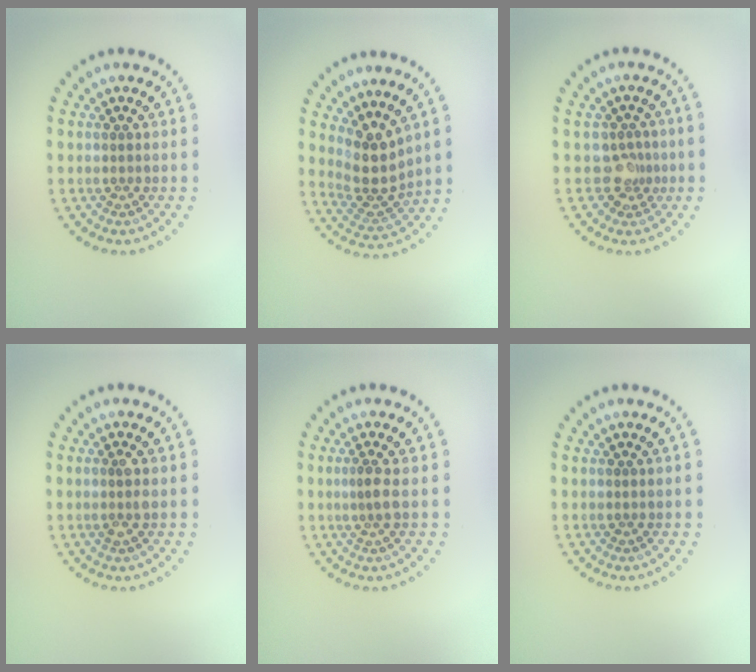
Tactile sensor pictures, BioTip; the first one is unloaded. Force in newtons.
{"total": 3.7, "press": 2.9, "slide": 2.3}
{"total": 2.0, "press": 1.5, "slide": 1.4}
{"total": 1.1, "press": 1.0, "slide": 0.4}
{"total": 1.7, "press": 1.4, "slide": 1.0}
{"total": 0.0}